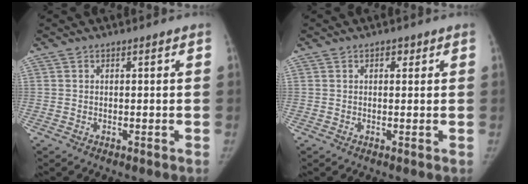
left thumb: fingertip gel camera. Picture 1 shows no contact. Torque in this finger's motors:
{"motor_torque": [-0.33, -0.31, -0.15, 0.20, -0.02]}